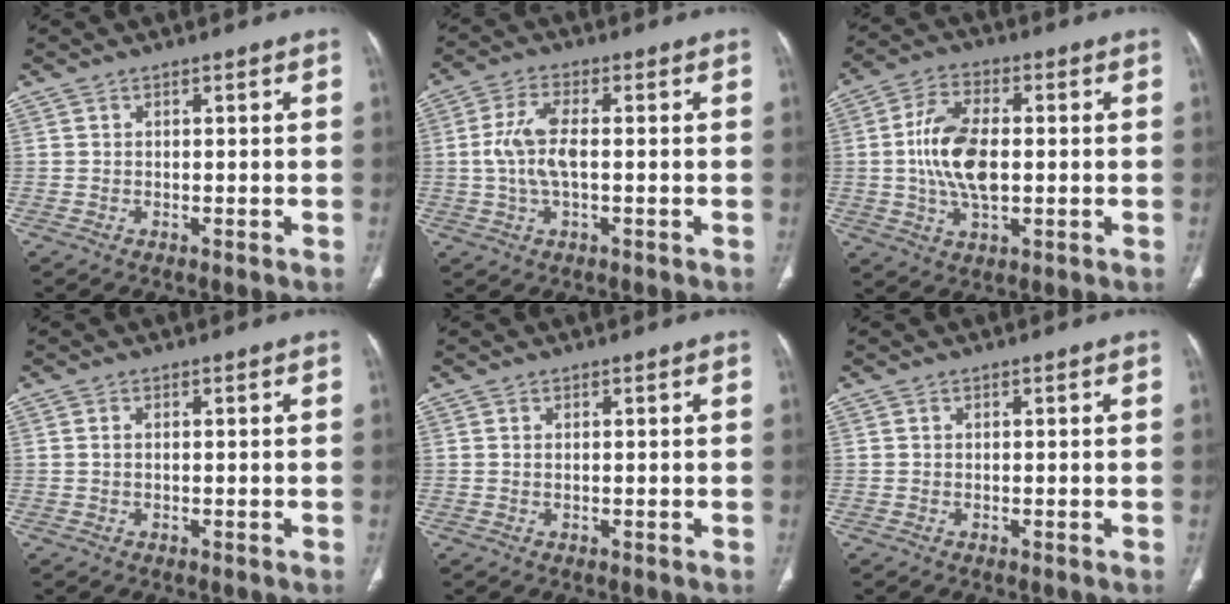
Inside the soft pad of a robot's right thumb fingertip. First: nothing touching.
{"total": 7.4, "force": [-0.1, 3.0, 6.8], "torque": [-0.159, 0.012, -0.005]}
{"total": 12.0, "force": [-0.1, 6.4, 10.2], "torque": [-0.197, 0.006, -0.002]}
{"total": 0.8, "force": [0.0, 0.4, 0.7], "torque": [-0.016, 0.002, 0.001]}
{"total": 0.0}
{"total": 0.0}